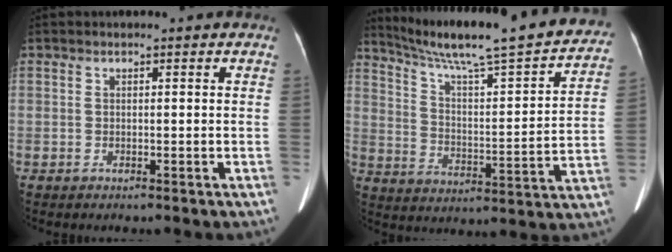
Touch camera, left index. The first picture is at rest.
{"total": 26.4, "force": [22.9, 2.1, 12.9], "torque": [-0.209, -0.035, 0.313]}